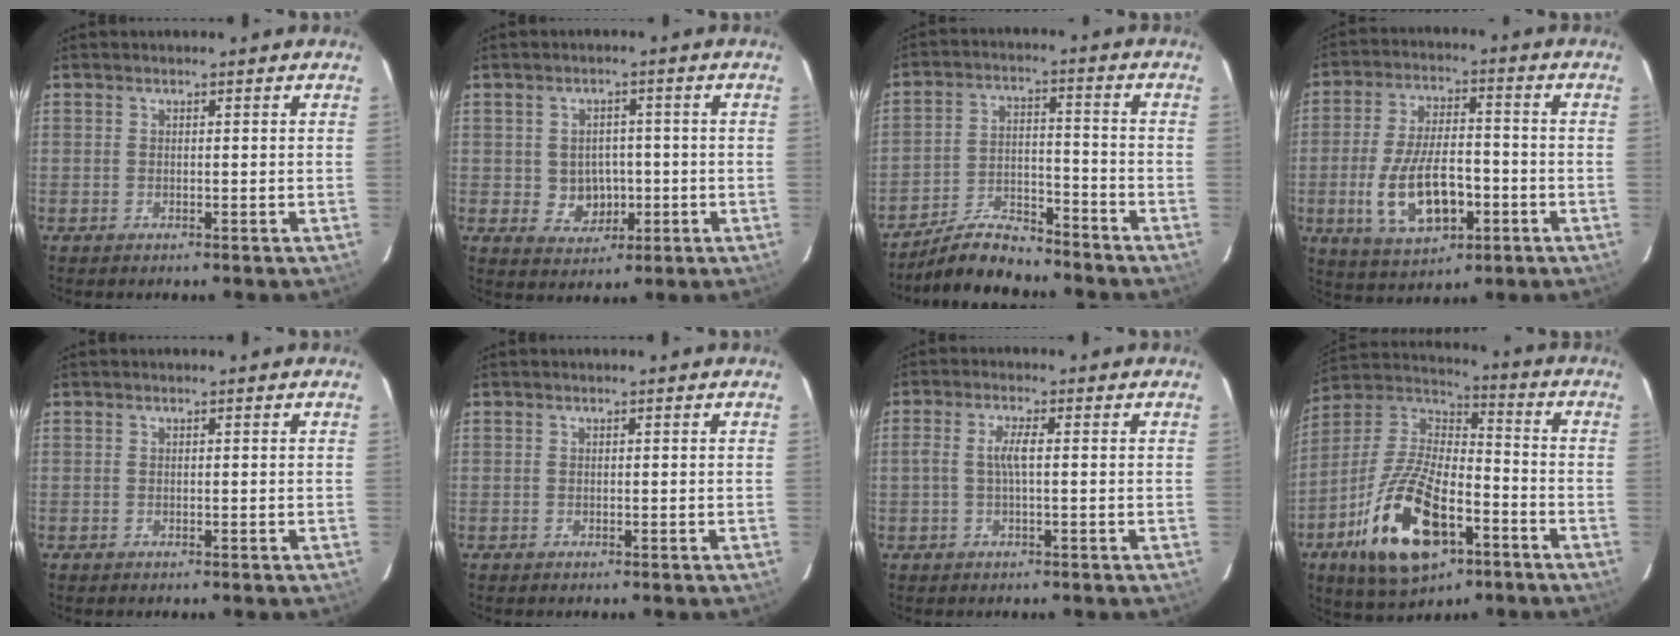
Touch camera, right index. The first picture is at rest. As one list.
[{"total": 5.5, "force": [-0.6, 5.1, 2.0], "torque": [-0.046, 0.012, 0.007]}, {"total": 10.1, "force": [-9.3, 2.5, 3.1], "torque": [-0.078, 0.014, -0.160]}, {"total": 14.2, "force": [-4.3, 6.6, 11.8], "torque": [-0.240, -0.004, -0.061]}, {"total": 0.0}, {"total": 0.0}, {"total": 3.1, "force": [-0.2, 0.3, 3.1], "torque": [-0.063, 0.004, -0.003]}, {"total": 22.0, "force": [-9.9, 10.2, 16.7], "torque": [-0.343, -0.016, -0.170]}]